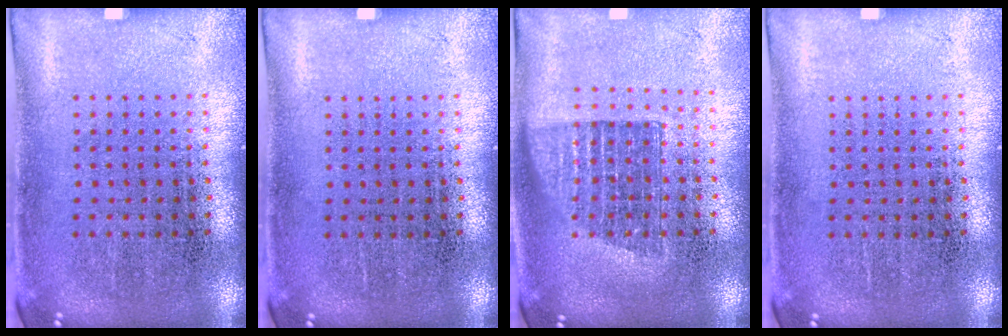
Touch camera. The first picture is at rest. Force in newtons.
{"total": 0.0}
{"total": 1.4, "press": 1.1, "slide": 0.8}
{"total": 0.0}